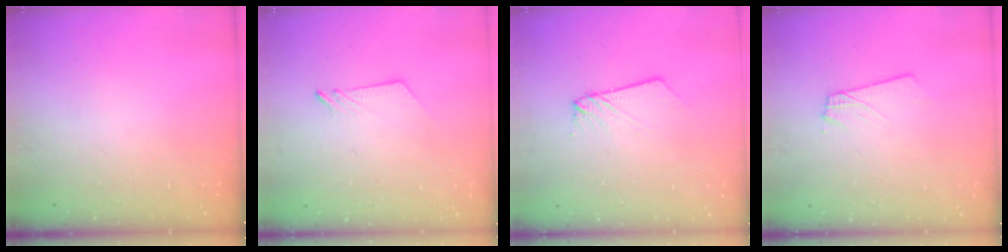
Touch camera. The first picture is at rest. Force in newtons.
{"total": 2.6, "press": 2.6, "slide": 0.3}
{"total": 2.0, "press": 2.0, "slide": 0.2}
{"total": 2.4, "press": 2.4, "slide": 0.3}